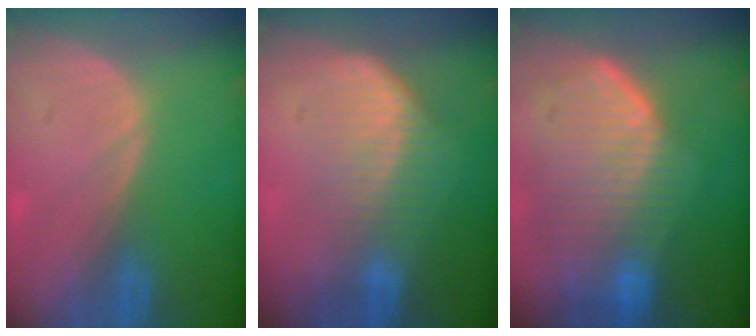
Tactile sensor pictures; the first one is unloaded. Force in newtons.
{"total": 7.4, "press": 6.4, "slide": 3.8}
{"total": 10.6, "press": 9.2, "slide": 5.2}